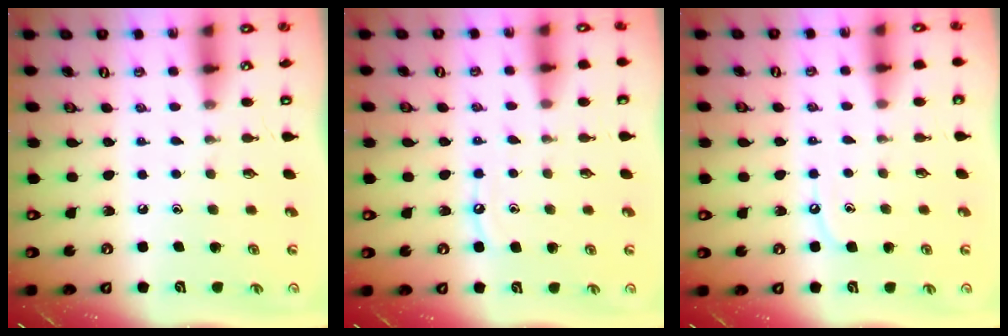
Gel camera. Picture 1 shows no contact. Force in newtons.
{"total": 7.3, "press": 7.2, "slide": 0.7}
{"total": 4.5, "press": 4.5, "slide": 0.6}